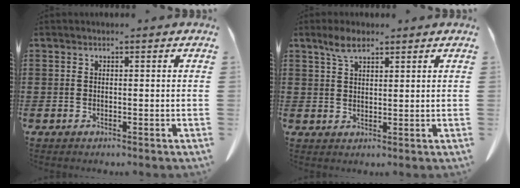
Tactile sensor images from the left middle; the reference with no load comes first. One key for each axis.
{"total": 3.9, "fx": 2.6, "fy": 1.5, "fz": 2.5, "tx": -0.054, "ty": 0.004, "tz": 0.047}